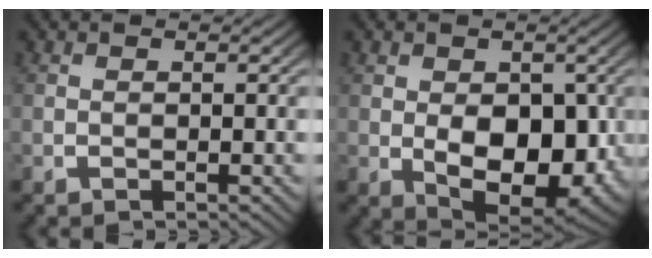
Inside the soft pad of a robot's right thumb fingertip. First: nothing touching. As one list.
[{"total": 10.6, "force": [-1.0, 7.0, 7.8], "torque": [-0.158, -0.070, 0.017]}]